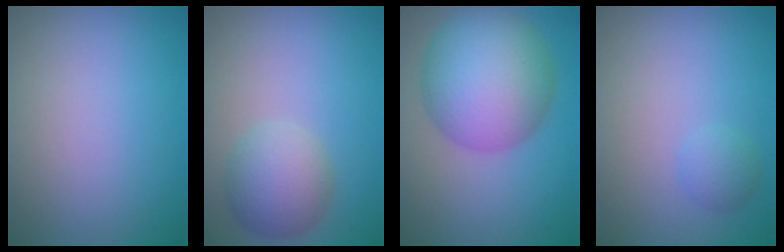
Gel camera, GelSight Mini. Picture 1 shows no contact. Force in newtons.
{"total": 4.1, "press": 4.0, "slide": 0.1}
{"total": 9.6, "press": 9.6, "slide": 0.2}
{"total": 1.3, "press": 1.3, "slide": 0.0}